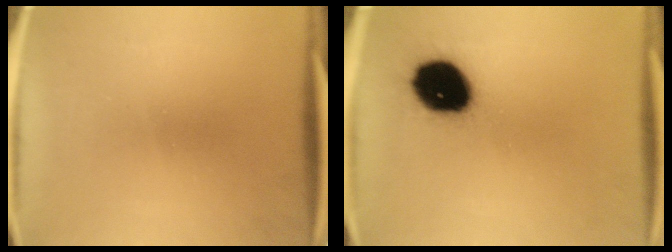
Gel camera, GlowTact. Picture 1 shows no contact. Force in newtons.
{"total": 16.4}